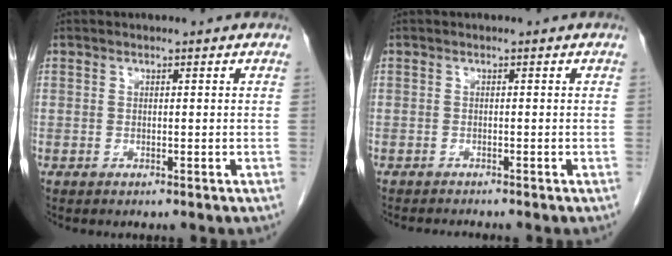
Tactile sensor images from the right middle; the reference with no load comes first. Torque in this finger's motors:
{"motor_torque": [0.01, 0.01, 0.00, 0.00]}